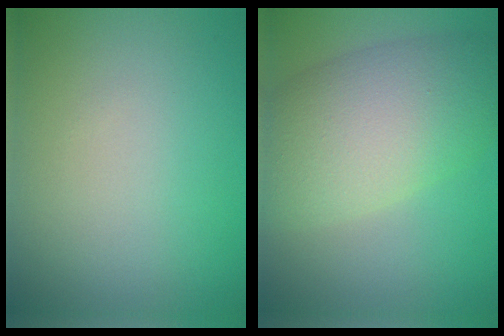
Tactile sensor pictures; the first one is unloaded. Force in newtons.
{"total": 8.9, "press": 8.9, "slide": 0.5}